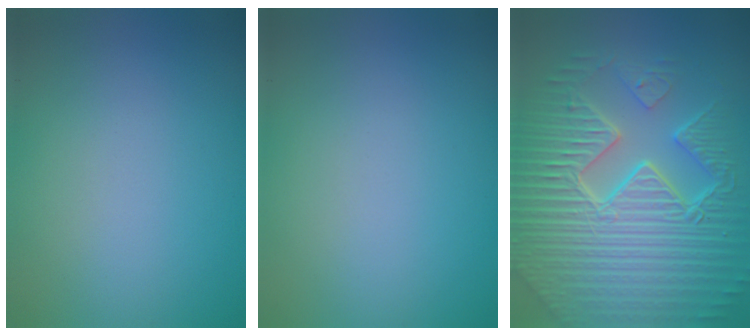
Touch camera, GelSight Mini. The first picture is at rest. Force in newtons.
{"total": 0.0}
{"total": 10.9, "press": 7.1, "slide": 8.3}